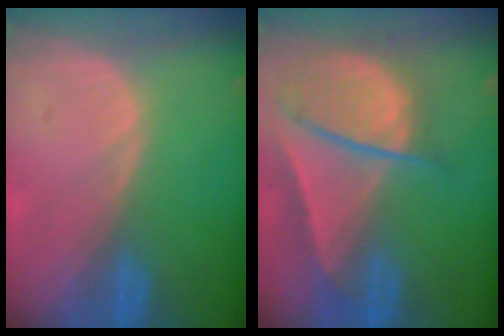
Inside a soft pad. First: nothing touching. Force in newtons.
{"total": 9.4, "press": 8.1, "slide": 4.7}